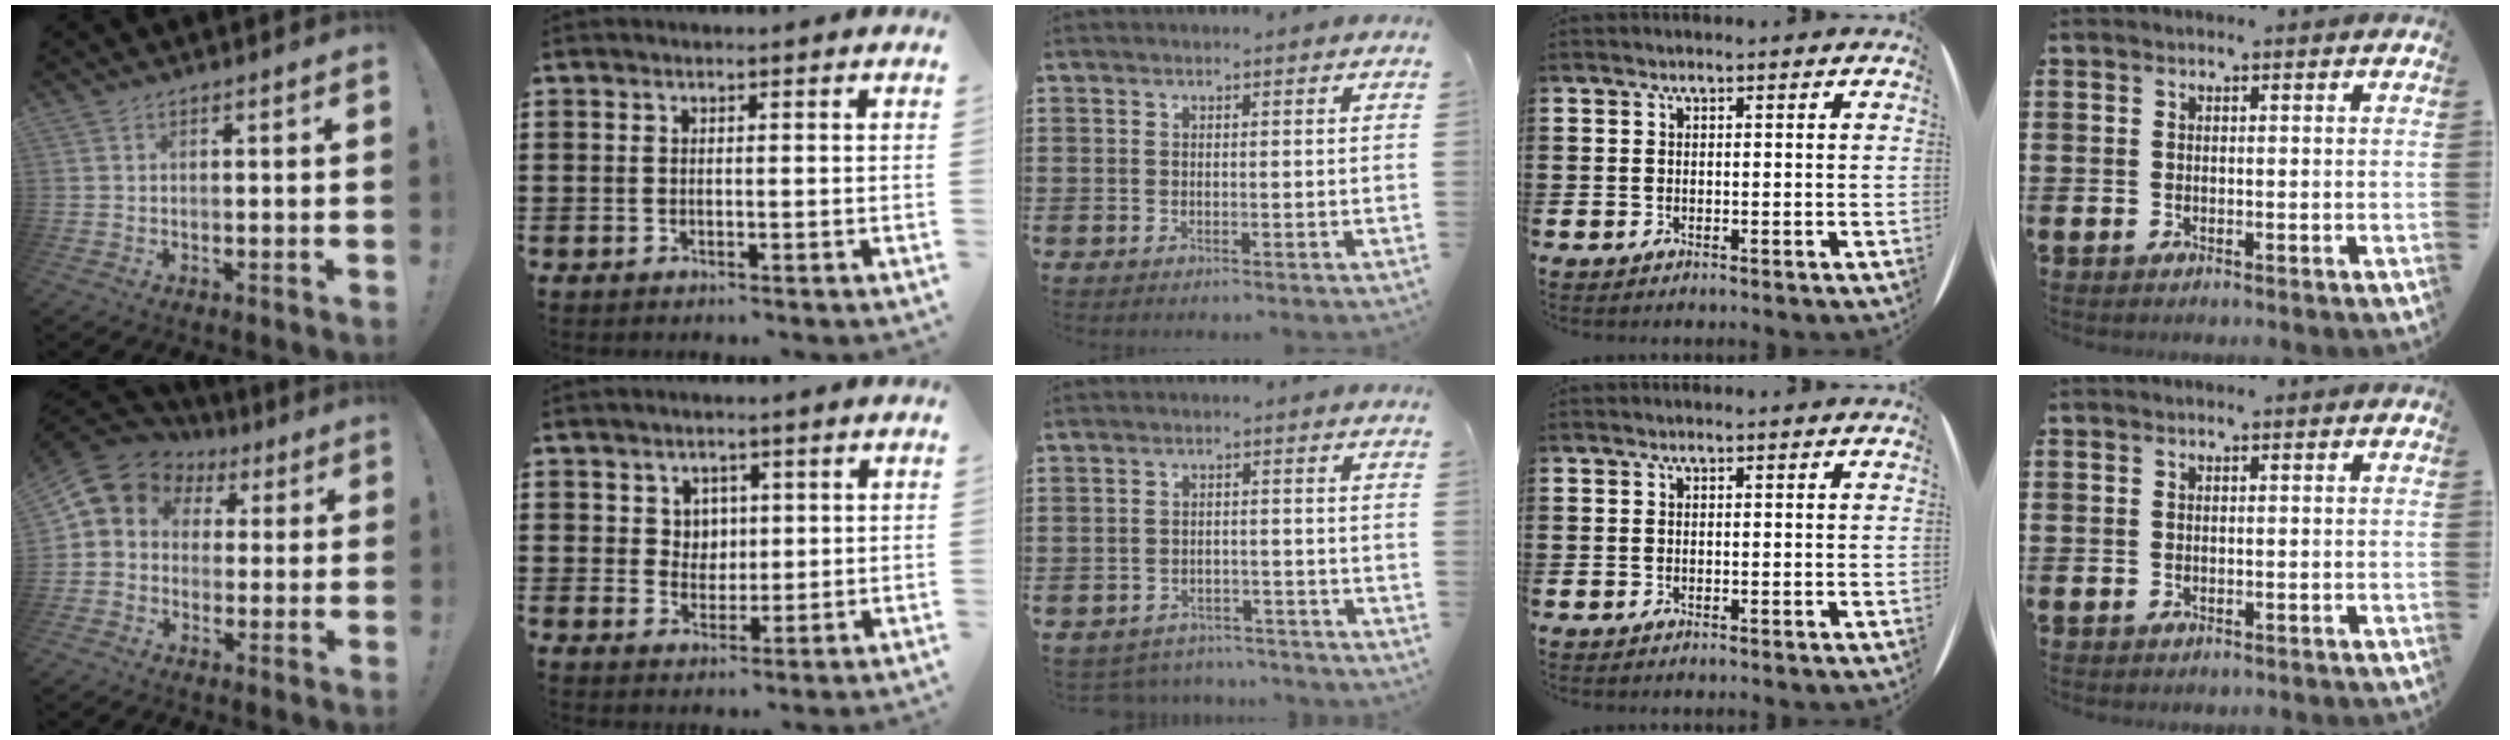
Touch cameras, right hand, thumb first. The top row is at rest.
{"thumb": {"total": 6.5, "force": [1.3, 6.0, 2.2], "torque": [-0.035, -0.008, 0.031]}, "index": {"total": 3.6, "force": [1.6, 3.1, 0.7], "torque": [-0.020, 0.010, 0.027]}, "middle": {"total": 2.9, "force": [-2.9, 0.5, -0.2], "torque": [-0.005, 0.000, -0.064]}}